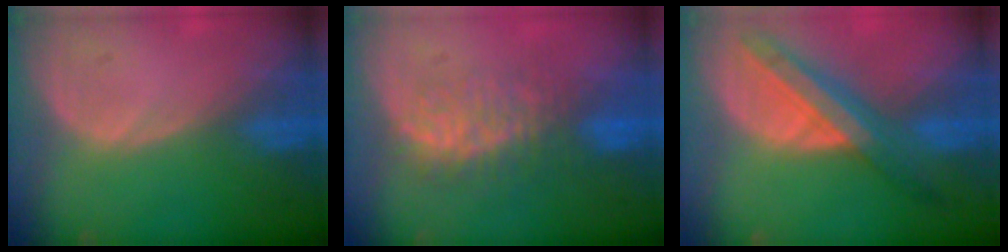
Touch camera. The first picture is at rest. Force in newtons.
{"total": 7.9, "press": 7.5, "slide": 2.3}
{"total": 8.1, "press": 7.2, "slide": 3.7}